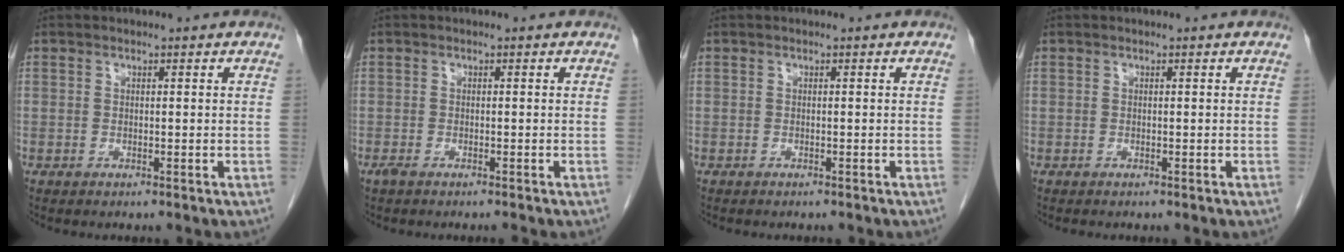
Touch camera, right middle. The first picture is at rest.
{"total": 1.4, "force": [-1.2, 0.0, 0.7], "torque": [-0.013, -0.003, -0.020]}
{"total": 1.7, "force": [-1.5, 0.4, 0.7], "torque": [-0.015, -0.003, -0.017]}
{"total": 0.0}